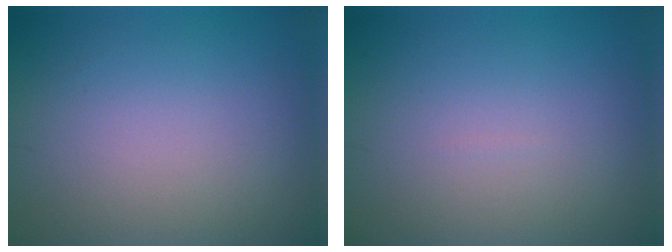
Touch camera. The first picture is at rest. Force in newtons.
{"total": 0.0}